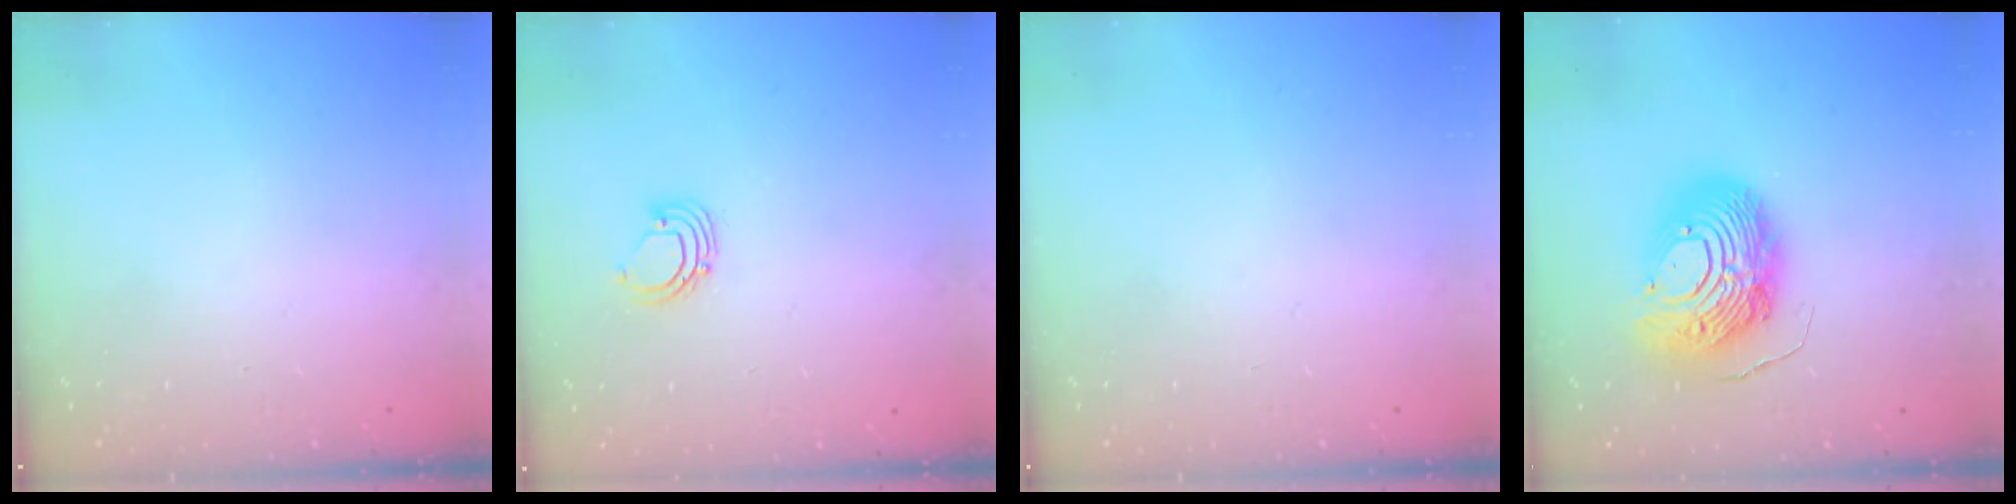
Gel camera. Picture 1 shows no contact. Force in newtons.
{"total": 2.6, "press": 2.6, "slide": 0.2}
{"total": 0.0}
{"total": 16.1, "press": 16.0, "slide": 1.4}